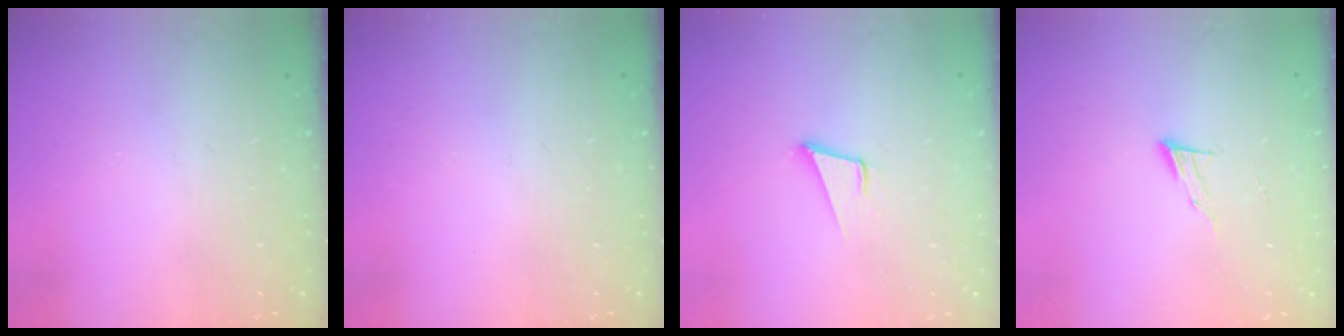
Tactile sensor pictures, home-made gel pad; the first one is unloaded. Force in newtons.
{"total": 0.0}
{"total": 3.4, "press": 2.4, "slide": 2.4}
{"total": 4.6, "press": 4.5, "slide": 0.5}